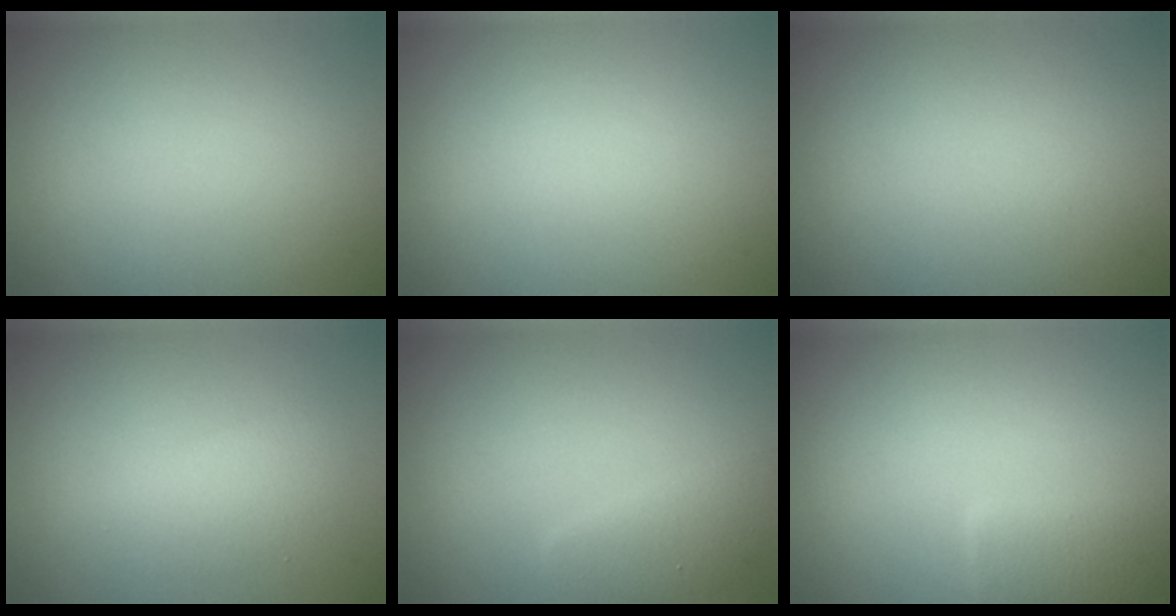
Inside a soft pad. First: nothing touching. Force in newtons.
{"total": 0.0}
{"total": 0.0}
{"total": 2.1, "press": 2.1, "slide": 0.1}
{"total": 2.3, "press": 2.3, "slide": 0.2}
{"total": 2.6, "press": 2.5, "slide": 0.3}